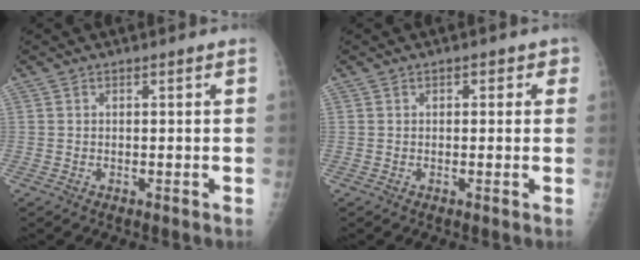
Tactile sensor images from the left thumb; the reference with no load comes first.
{"total": 2.1, "force": [0.7, 1.5, 1.2], "torque": [0.011, 0.003, 0.002]}